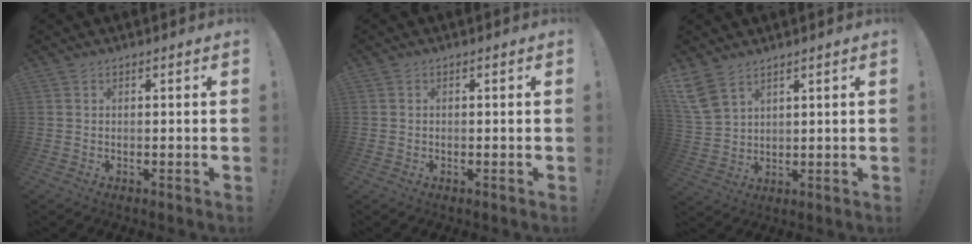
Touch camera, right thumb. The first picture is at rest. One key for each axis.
{"total": 0.6, "fx": -0.3, "fy": 0.6, "fz": 0.1, "tx": -0.008, "ty": 0.005, "tz": -0.004}
{"total": 8.0, "fx": 5.4, "fy": 4.1, "fz": 4.1, "tx": -0.092, "ty": -0.020, "tz": 0.111}